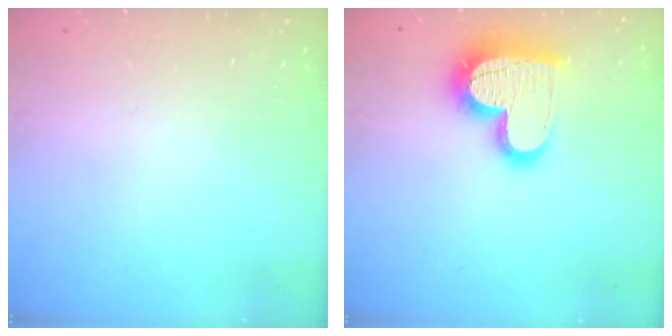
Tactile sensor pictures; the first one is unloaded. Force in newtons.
{"total": 18.6, "press": 18.6, "slide": 1.3}